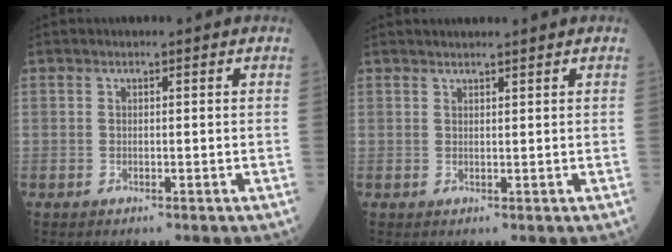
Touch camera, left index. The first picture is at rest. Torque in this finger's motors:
{"motor_torque": [0.25, -0.64, 0.02, 0.02]}